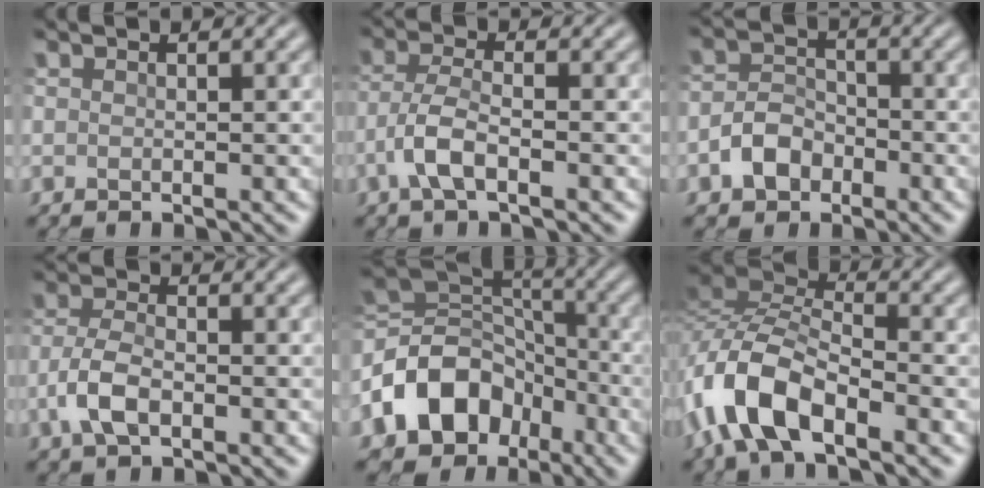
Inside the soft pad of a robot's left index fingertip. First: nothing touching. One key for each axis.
{"total": 3.6, "fx": -1.6, "fy": 1.3, "fz": 3.0, "tx": -0.068, "ty": 0.002, "tz": -0.040}
{"total": 3.5, "fx": -1.8, "fy": 2.5, "fz": 1.7, "tx": -0.030, "ty": 0.006, "tz": -0.040}
{"total": 3.8, "fx": -1.4, "fy": 2.0, "fz": 2.9, "tx": -0.065, "ty": -0.001, "tz": -0.037}
{"total": 10.7, "fx": -4.8, "fy": 7.9, "fz": 5.4, "tx": -0.100, "ty": 0.004, "tz": -0.101}
{"total": 9.1, "fx": -4.8, "fy": 4.2, "fz": 6.5, "tx": -0.134, "ty": 0.007, "tz": -0.107}